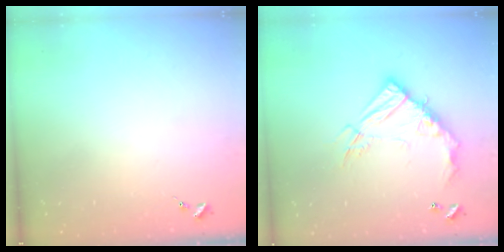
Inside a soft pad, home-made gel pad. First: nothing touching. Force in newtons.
{"total": 16.2, "press": 16.2, "slide": 1.4}